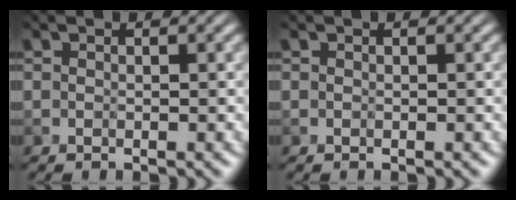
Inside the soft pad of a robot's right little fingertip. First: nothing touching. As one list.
[{"total": 0.0}]